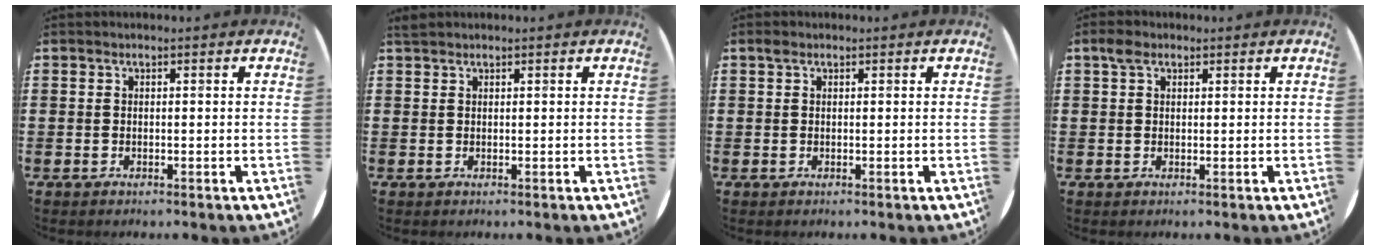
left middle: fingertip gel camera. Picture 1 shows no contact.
{"total": 0.6, "force": [0.6, 0.0, 0.0], "torque": [-0.001, 0.001, 0.013]}
{"total": 0.6, "force": [0.4, 0.4, 0.2], "torque": [0.003, 0.001, 0.005]}
{"total": 1.8, "force": [1.2, 1.1, 0.8], "torque": [-0.010, 0.002, 0.021]}